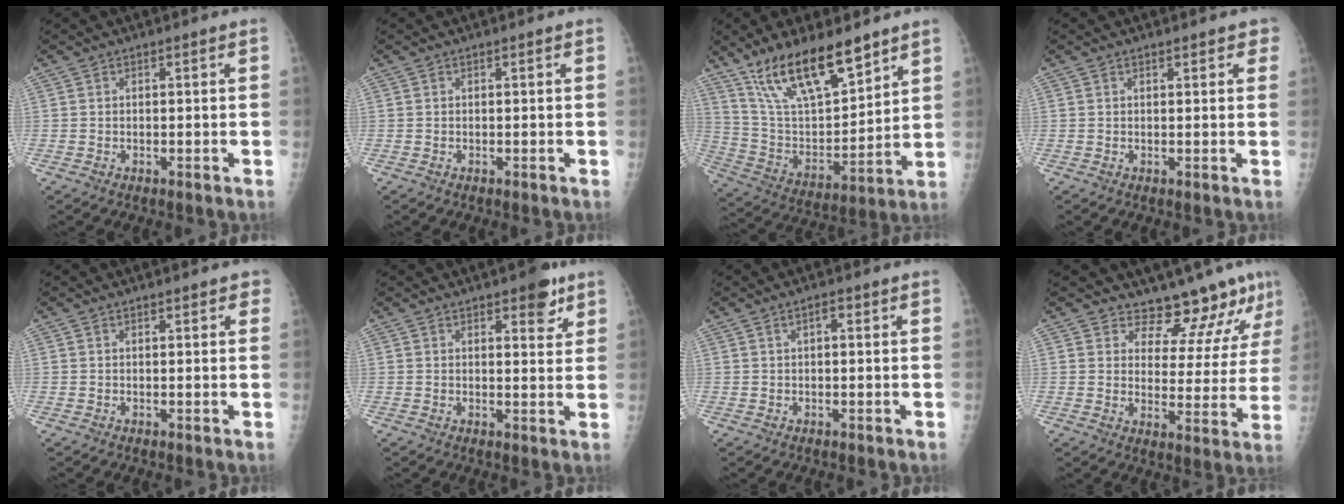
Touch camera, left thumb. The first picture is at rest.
{"total": 0.0}
{"total": 19.1, "force": [13.3, 6.7, 12.0], "torque": [-0.179, -0.061, 0.255]}
{"total": 2.0, "force": [1.4, 1.0, 1.1], "torque": [0.008, -0.002, 0.012]}
{"total": 1.6, "force": [1.0, 0.8, 0.9], "torque": [0.004, -0.001, 0.009]}
{"total": 5.4, "force": [3.3, 2.3, 3.7], "torque": [-0.027, -0.016, 0.037]}
{"total": 1.6, "force": [0.6, 0.7, 1.3], "torque": [-0.022, 0.005, 0.009]}
{"total": 11.4, "force": [10.4, 3.7, 2.6], "torque": [0.008, -0.085, 0.134]}